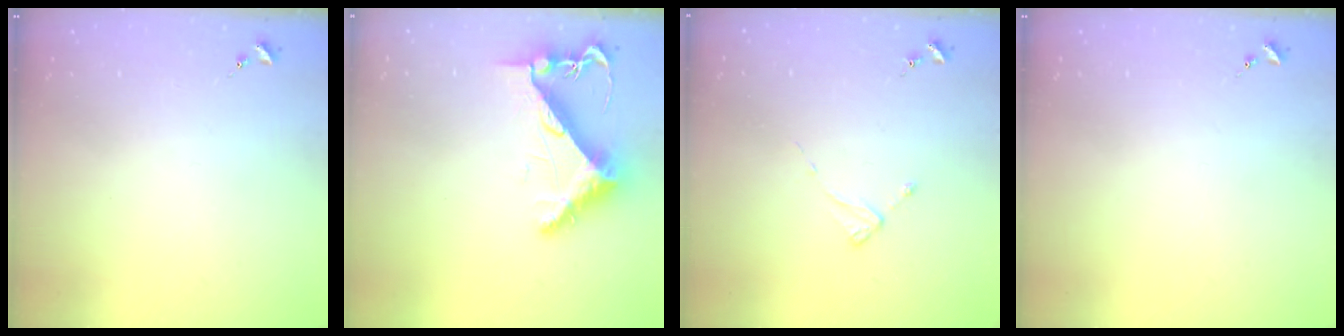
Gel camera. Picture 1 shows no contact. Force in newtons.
{"total": 8.3, "press": 8.2, "slide": 1.0}
{"total": 2.0, "press": 2.0, "slide": 0.3}
{"total": 0.0}